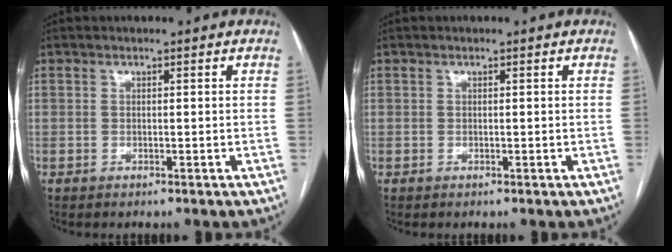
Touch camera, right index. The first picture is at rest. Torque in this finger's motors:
{"motor_torque": [-0.01, 0.01, 0.00, 0.01]}